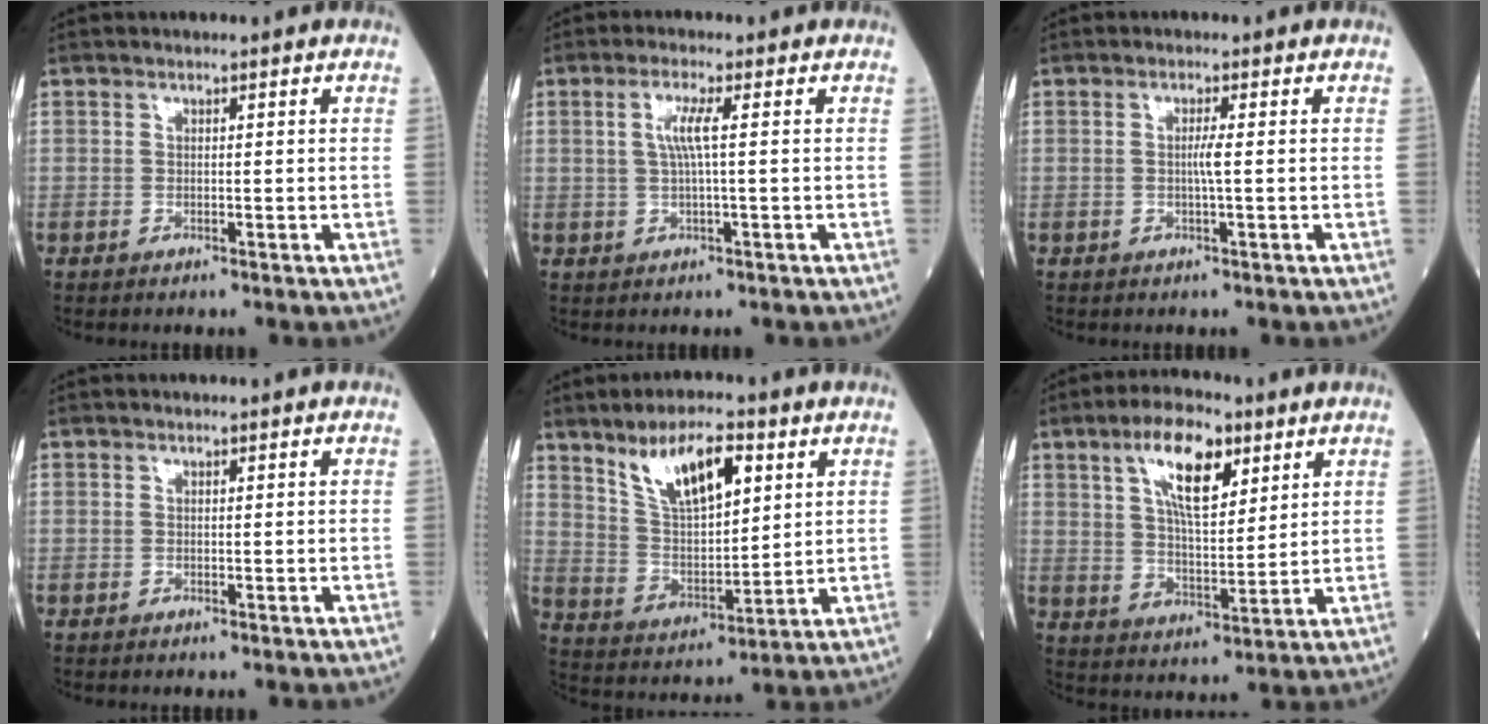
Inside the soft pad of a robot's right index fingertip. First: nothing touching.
{"total": 3.4, "force": [0.5, -0.3, 3.3], "torque": [-0.070, 0.003, 0.010]}
{"total": 1.7, "force": [-0.1, -0.3, 1.7], "torque": [-0.034, -0.002, -0.003]}
{"total": 0.0}
{"total": 11.5, "force": [6.2, 4.1, 8.8], "torque": [-0.162, 0.010, 0.124]}
{"total": 10.6, "force": [5.3, 3.8, 8.4], "torque": [-0.155, 0.010, 0.097]}